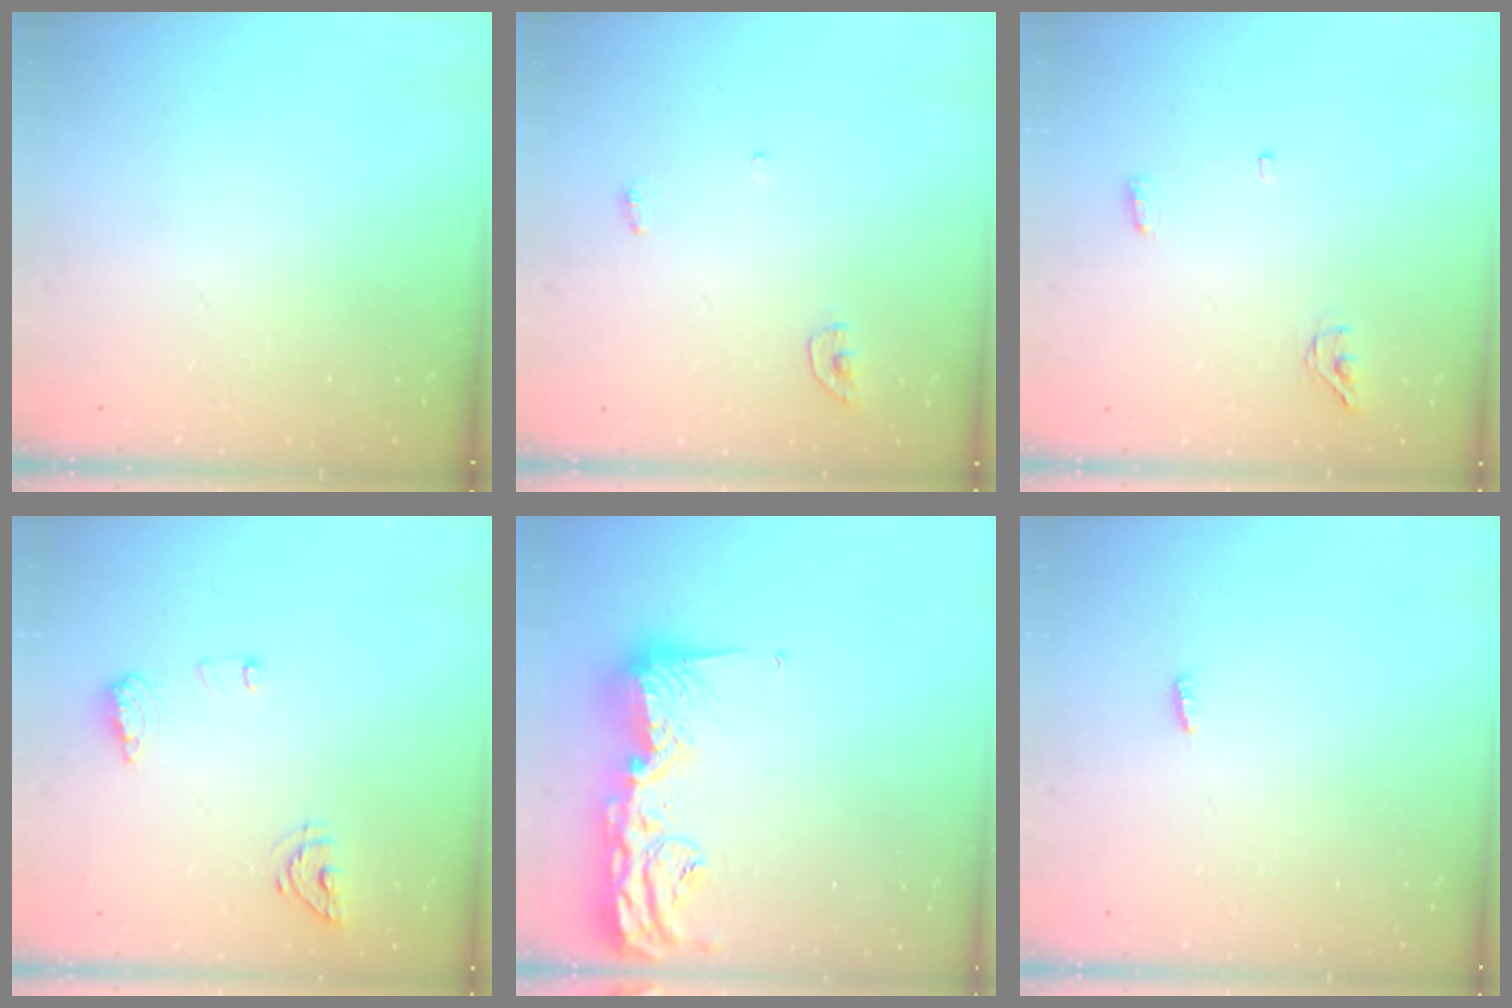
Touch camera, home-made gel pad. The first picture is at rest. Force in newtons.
{"total": 3.6, "press": 3.5, "slide": 0.4}
{"total": 4.3, "press": 4.0, "slide": 1.4}
{"total": 9.2, "press": 9.0, "slide": 2.1}
{"total": 17.7, "press": 17.6, "slide": 0.9}
{"total": 3.0, "press": 2.9, "slide": 0.8}